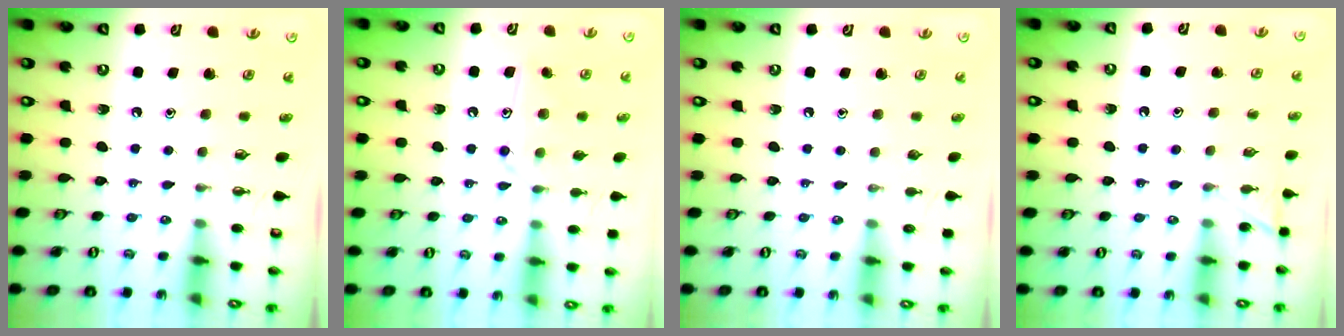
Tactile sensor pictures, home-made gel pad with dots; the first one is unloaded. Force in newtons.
{"total": 11.7, "press": 11.7, "slide": 0.6}
{"total": 0.0}
{"total": 5.9, "press": 5.9, "slide": 0.6}